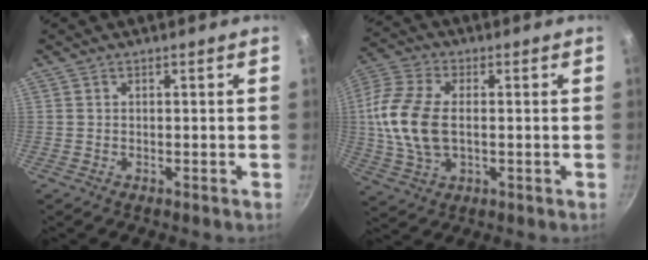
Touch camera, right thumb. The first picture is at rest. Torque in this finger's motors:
{"motor_torque": [-0.39, 1.02, 0.57, 0.79, 0.41]}